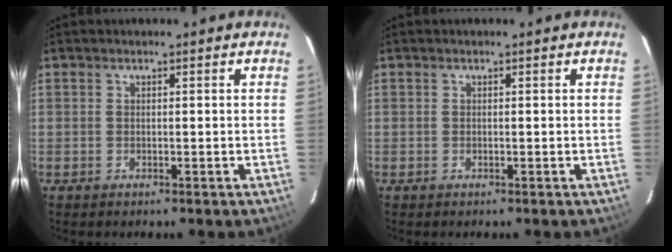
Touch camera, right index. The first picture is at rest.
{"total": 0.0}